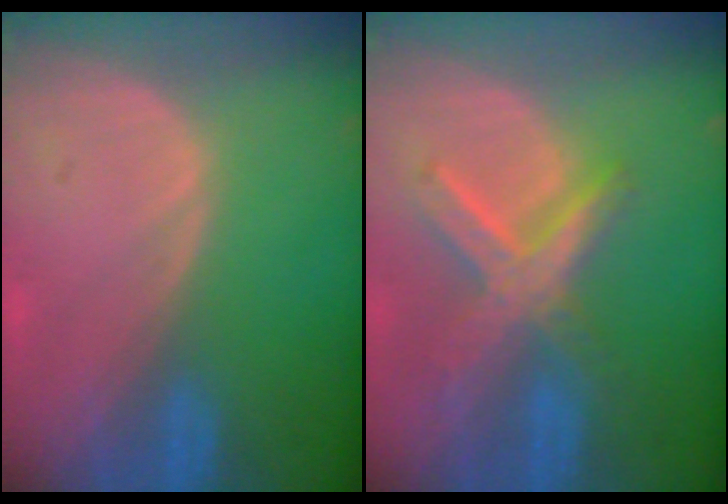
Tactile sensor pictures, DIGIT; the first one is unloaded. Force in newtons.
{"total": 7.8, "press": 6.7, "slide": 3.9}